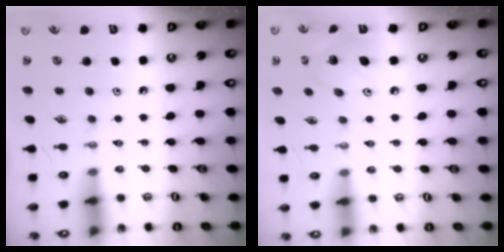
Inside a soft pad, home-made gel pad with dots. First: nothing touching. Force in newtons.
{"total": 9.0, "press": 8.8, "slide": 1.8}